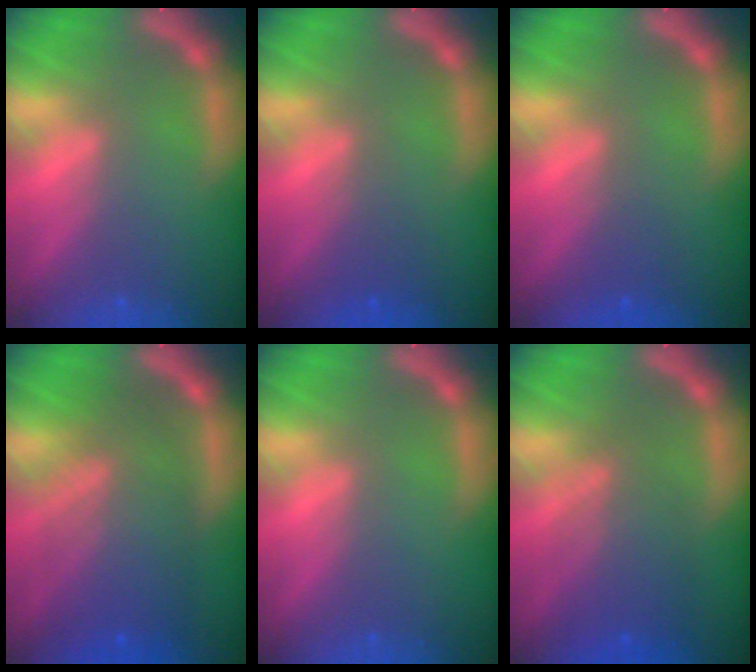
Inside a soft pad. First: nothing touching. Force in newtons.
{"total": 1.5}
{"total": 1.5}
{"total": 8.6}
{"total": 0.0}
{"total": 5.5}